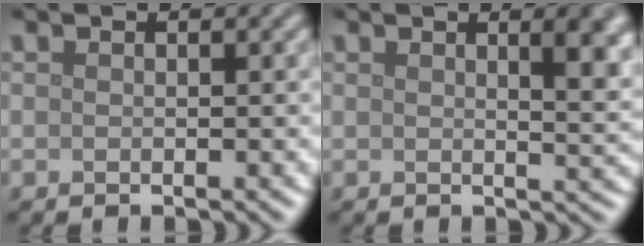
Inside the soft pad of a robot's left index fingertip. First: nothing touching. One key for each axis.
{"total": 4.1, "fx": 1.6, "fy": 1.4, "fz": 3.5, "tx": -0.032, "ty": 0.003, "tz": 0.022}